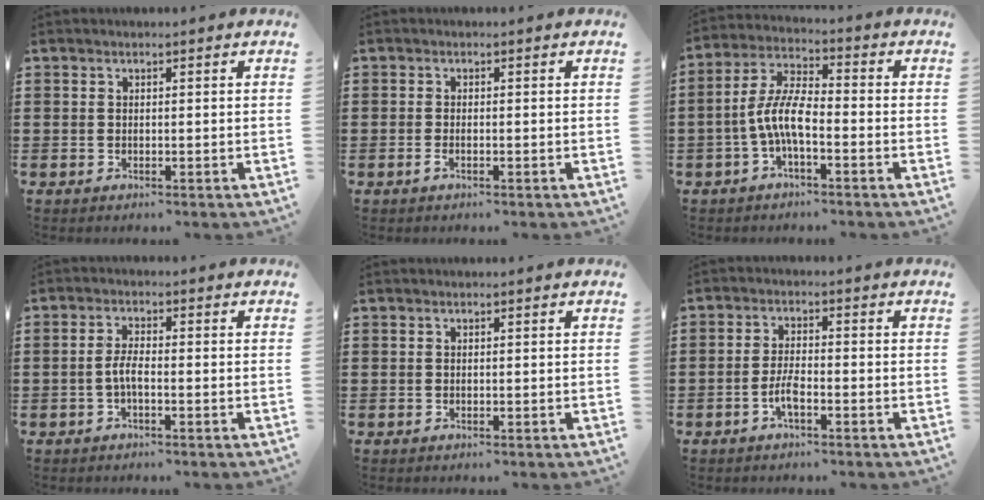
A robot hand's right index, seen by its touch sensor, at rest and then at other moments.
{"total": 1.0, "force": [-0.5, 0.2, 0.8], "torque": [-0.024, -0.008, -0.010]}
{"total": 7.5, "force": [-2.4, 2.3, 6.7], "torque": [-0.156, -0.008, -0.052]}
{"total": 2.9, "force": [-0.9, 0.7, 2.7], "torque": [-0.064, -0.003, -0.022]}
{"total": 0.0}
{"total": 3.5, "force": [-1.7, 1.1, 2.9], "torque": [-0.072, -0.003, -0.037]}